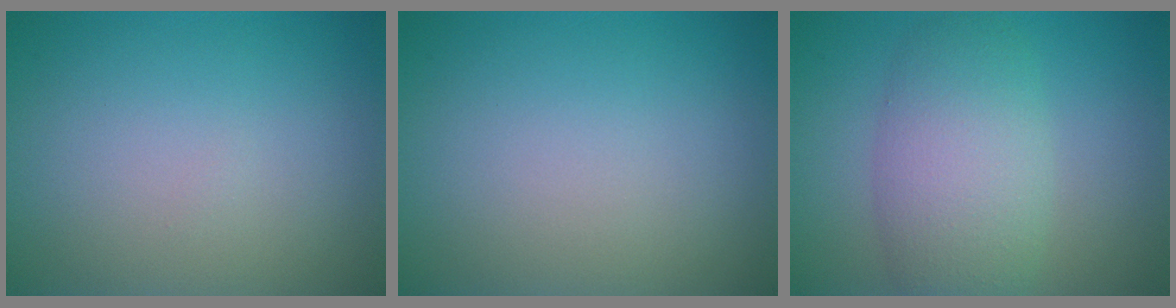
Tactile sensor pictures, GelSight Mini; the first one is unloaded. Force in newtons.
{"total": 0.0}
{"total": 5.9, "press": 5.9, "slide": 0.3}